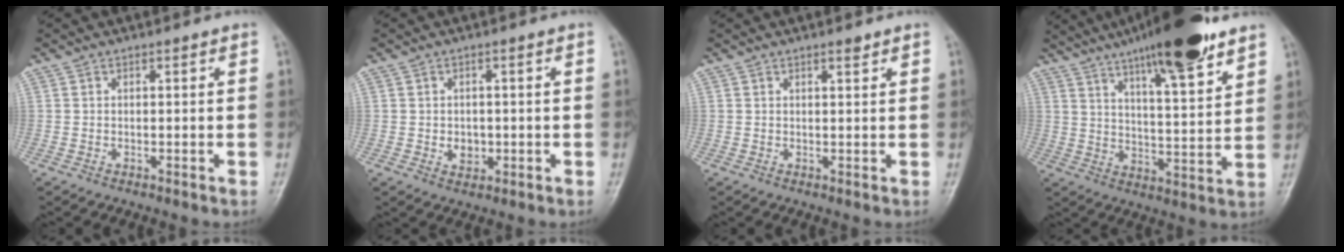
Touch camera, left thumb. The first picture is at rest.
{"total": 2.8, "force": [-0.4, 2.3, 1.7], "torque": [-0.015, 0.001, -0.001]}
{"total": 1.4, "force": [1.1, 0.2, 0.9], "torque": [-0.012, -0.007, 0.018]}
{"total": 18.4, "force": [12.7, 3.4, 12.9], "torque": [-0.179, -0.051, 0.200]}